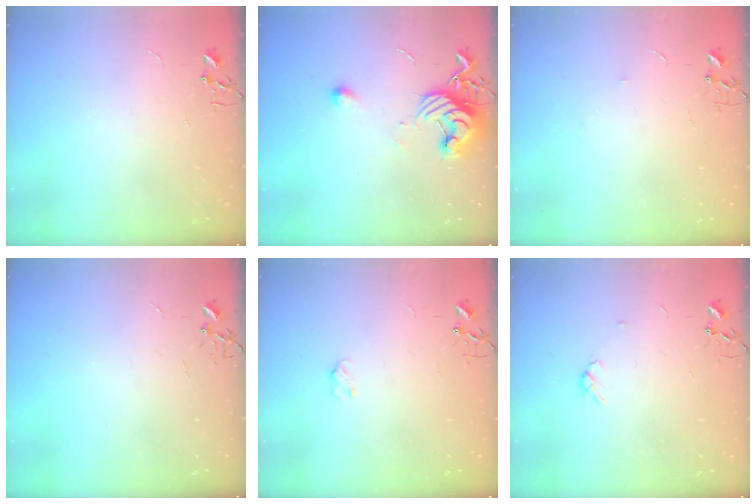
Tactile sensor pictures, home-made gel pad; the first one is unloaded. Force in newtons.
{"total": 11.6, "press": 11.6, "slide": 0.7}
{"total": 3.7, "press": 3.7, "slide": 0.5}
{"total": 0.0}
{"total": 3.2, "press": 3.1, "slide": 0.5}
{"total": 2.9, "press": 2.8, "slide": 0.5}